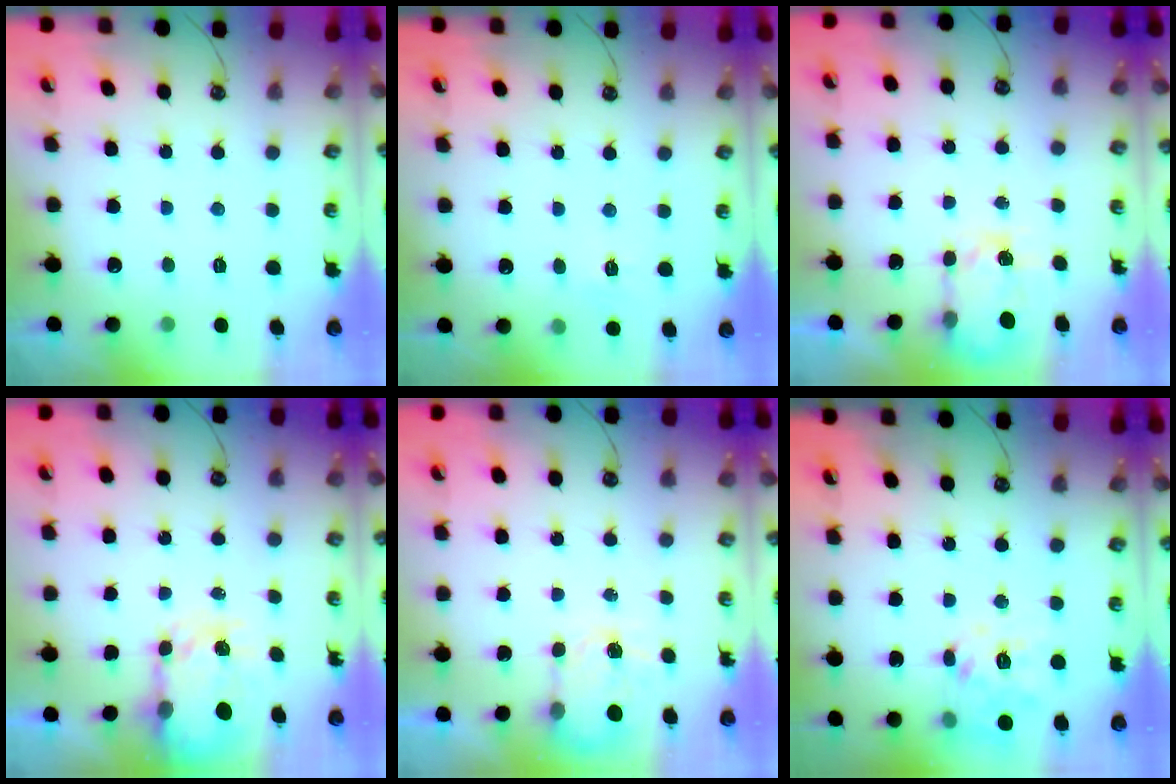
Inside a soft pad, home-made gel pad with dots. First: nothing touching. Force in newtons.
{"total": 6.6, "press": 6.6, "slide": 0.6}
{"total": 5.1, "press": 5.1, "slide": 0.5}
{"total": 5.5, "press": 5.4, "slide": 0.6}
{"total": 3.6, "press": 3.6, "slide": 0.5}
{"total": 13.8, "press": 13.7, "slide": 1.2}